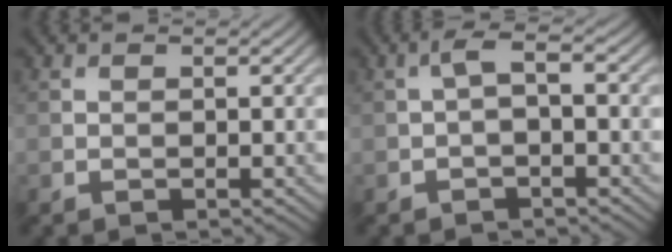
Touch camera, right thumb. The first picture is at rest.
{"total": 2.0, "force": [-0.4, 0.5, 1.9], "torque": [-0.038, 0.004, -0.012]}